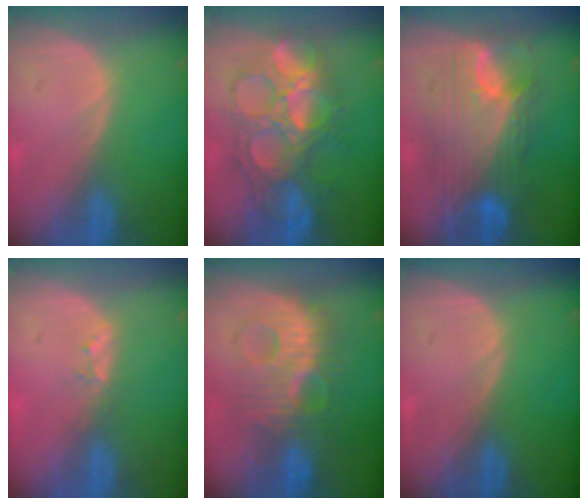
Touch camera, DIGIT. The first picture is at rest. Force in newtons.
{"total": 10.6, "press": 10.5, "slide": 0.7}
{"total": 11.1, "press": 11.1, "slide": 1.1}
{"total": 1.7, "press": 1.5, "slide": 0.9}
{"total": 9.4, "press": 9.4, "slide": 0.8}
{"total": 0.0}